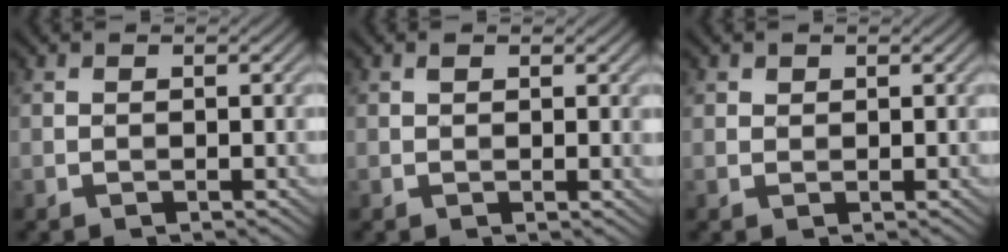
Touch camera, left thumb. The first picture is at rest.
{"total": 1.4, "force": [0.5, 0.6, 1.1], "torque": [-0.019, -0.002, 0.011]}
{"total": 0.8, "force": [0.6, 0.6, 0.2], "torque": [-0.004, -0.001, 0.012]}